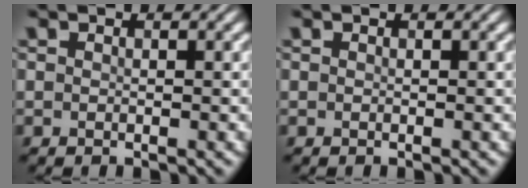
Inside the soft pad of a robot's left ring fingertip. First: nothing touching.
{"total": 0.0}